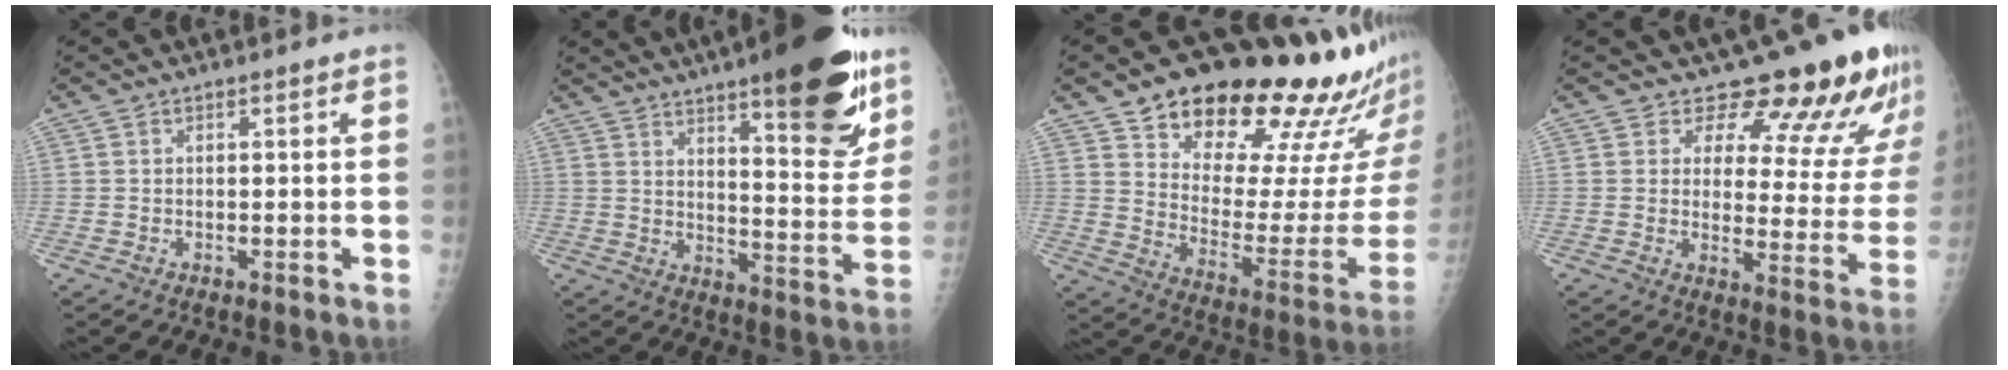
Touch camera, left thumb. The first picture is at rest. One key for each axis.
{"total": 20.3, "fx": 12.6, "fy": 5.1, "fz": 15.1, "tx": -0.170, "ty": -0.072, "tz": 0.180}
{"total": 27.3, "fx": 20.5, "fy": 8.4, "fz": 15.9, "tx": -0.191, "ty": -0.108, "tz": 0.288}
{"total": 15.6, "fx": 13.3, "fy": 5.6, "fz": 5.9, "tx": -0.027, "ty": -0.105, "tz": 0.147}